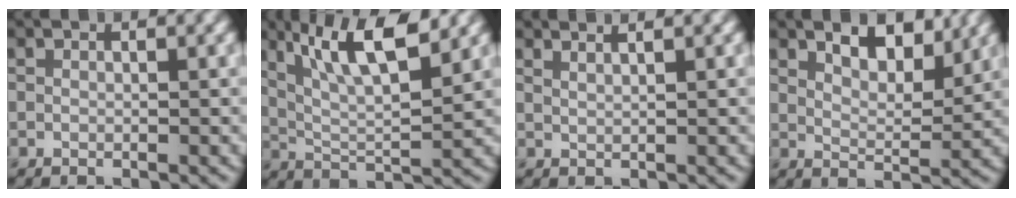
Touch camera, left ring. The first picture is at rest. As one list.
[{"total": 7.8, "force": [4.0, 2.0, 6.4], "torque": [-0.113, 0.006, 0.073]}, {"total": 2.7, "force": [2.1, 1.0, 1.5], "torque": [0.004, 0.009, 0.004]}, {"total": 5.3, "force": [3.6, 2.0, 3.2], "torque": [-0.044, 0.002, 0.044]}]